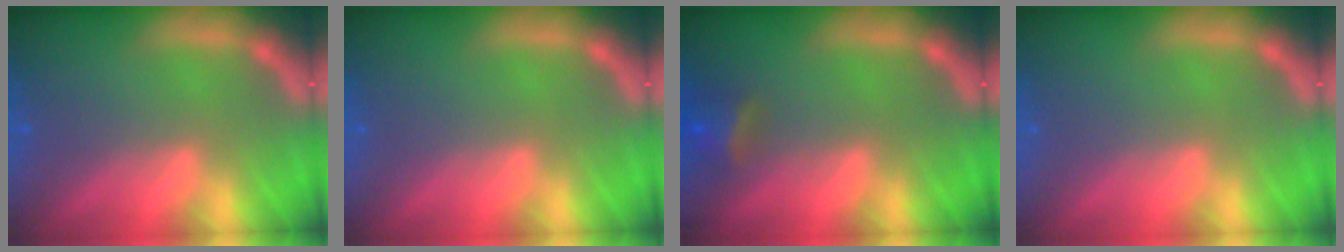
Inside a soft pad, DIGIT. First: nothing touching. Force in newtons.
{"total": 0.0}
{"total": 2.9}
{"total": 0.0}